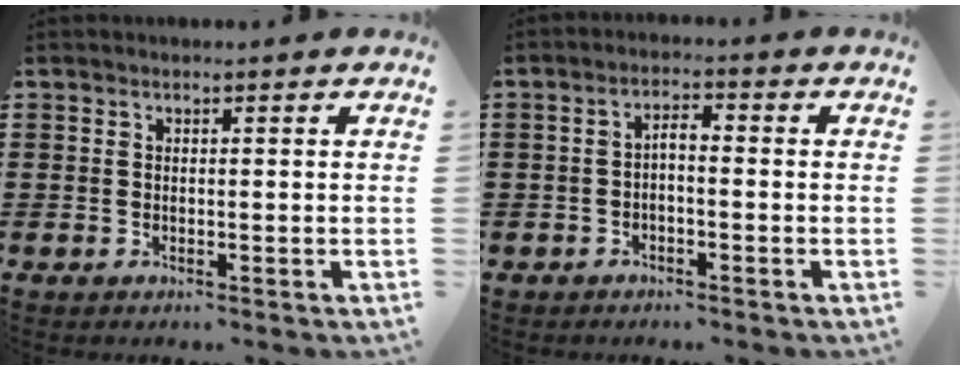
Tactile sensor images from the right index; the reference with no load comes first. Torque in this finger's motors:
{"motor_torque": [0.36, -0.24, 0.20, 0.03]}